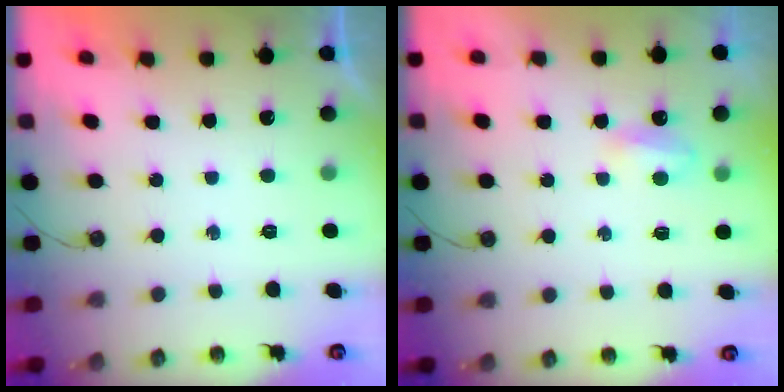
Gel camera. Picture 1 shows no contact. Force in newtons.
{"total": 3.9, "press": 3.9, "slide": 0.7}